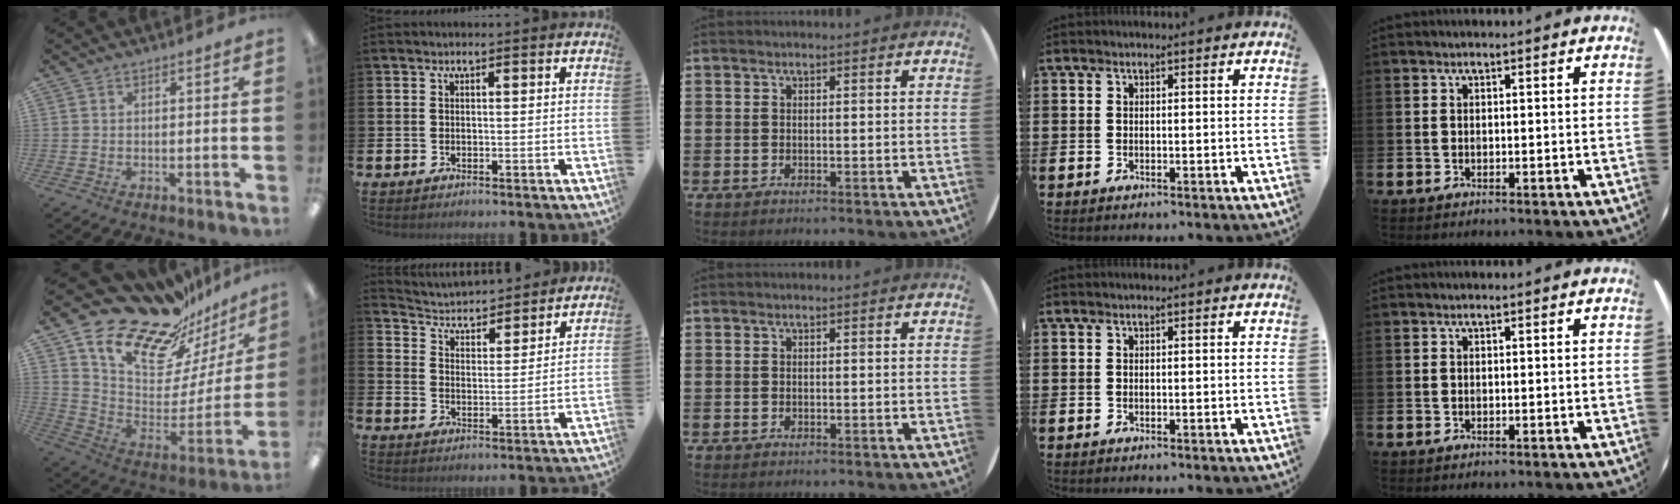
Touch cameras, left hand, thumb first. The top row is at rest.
{"thumb": {"total": 21.4, "force": [18.2, 8.3, 7.5], "torque": [-0.135, -0.139, 0.324]}, "index": {"total": 4.2, "force": [4.0, 1.1, 0.4], "torque": [-0.033, -0.040, 0.064]}}